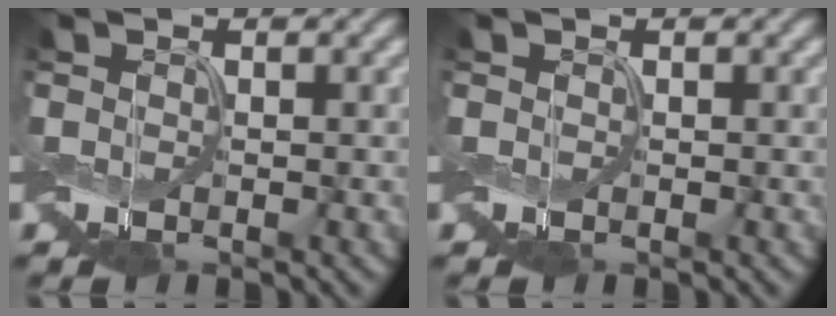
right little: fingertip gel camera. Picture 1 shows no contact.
{"total": 0.0}